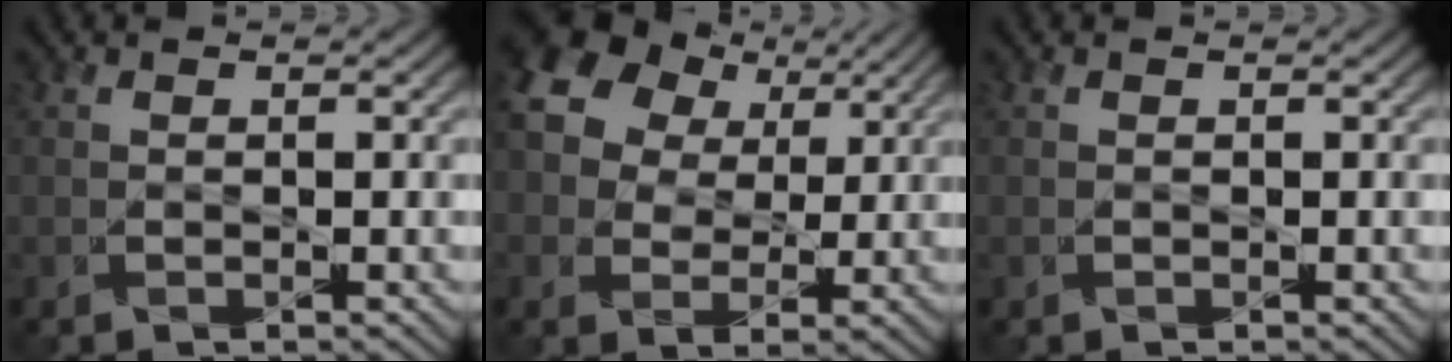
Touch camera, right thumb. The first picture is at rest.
{"total": 13.4, "force": [6.2, 9.6, 6.9], "torque": [-0.195, 0.057, 0.107]}
{"total": 0.0}